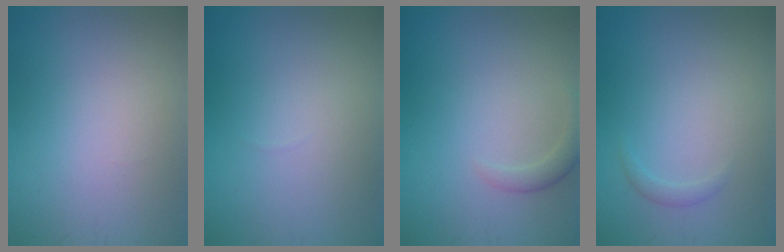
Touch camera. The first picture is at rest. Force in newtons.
{"total": 0.0}
{"total": 1.5, "press": 1.5, "slide": 0.1}
{"total": 0.8, "press": 0.8, "slide": 0.0}